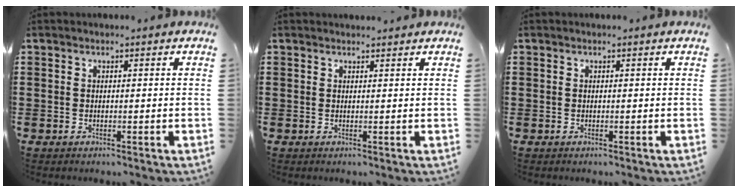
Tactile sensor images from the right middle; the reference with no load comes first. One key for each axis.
{"total": 0.8, "fx": 0.8, "fy": 0.2, "fz": 0.0, "tx": 0.005, "ty": -0.003, "tz": 0.013}
{"total": 0.0}